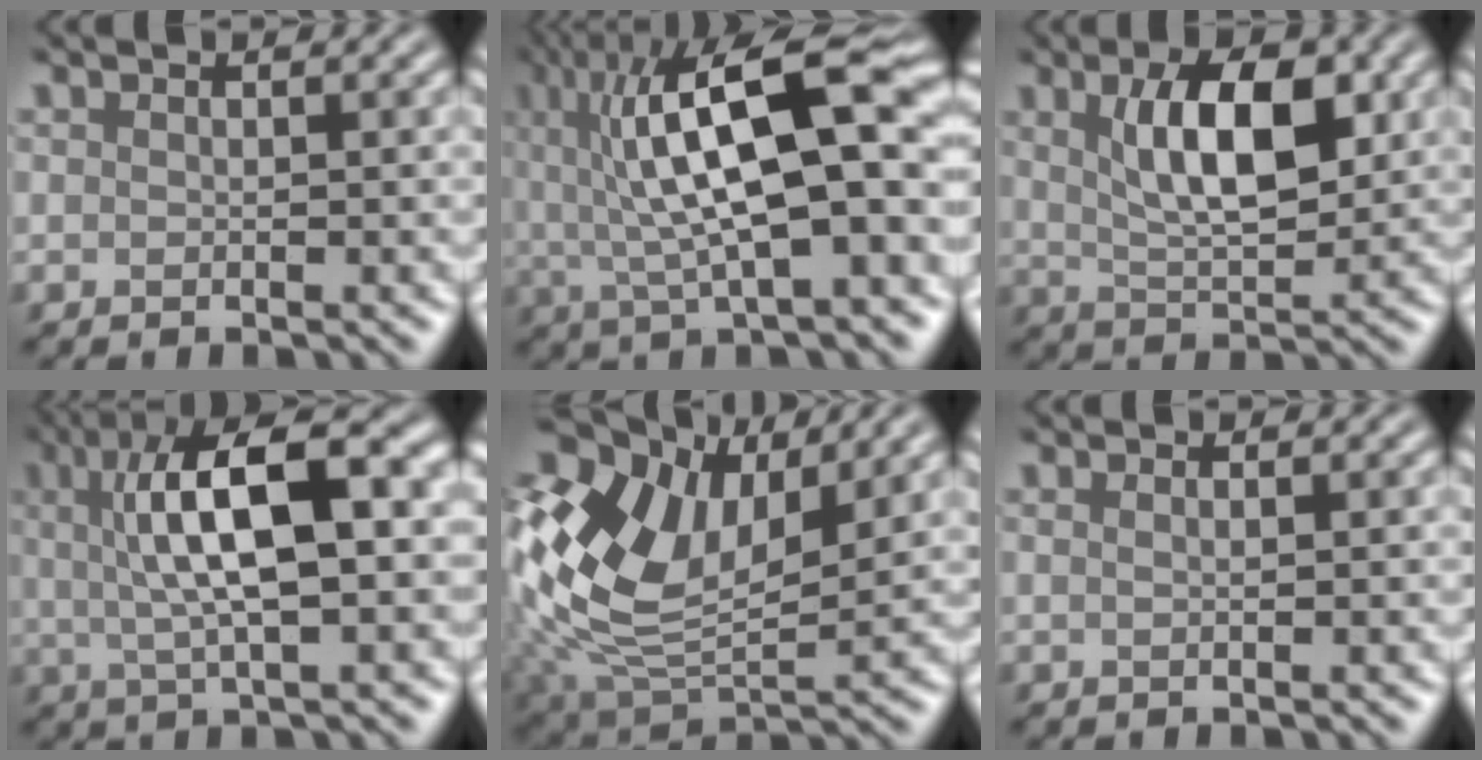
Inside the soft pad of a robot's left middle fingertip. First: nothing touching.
{"total": 11.3, "force": [0.7, 3.2, 10.8], "torque": [-0.197, -0.009, 0.043]}
{"total": 4.6, "force": [0.7, 0.9, 4.5], "torque": [-0.099, -0.022, 0.053]}
{"total": 8.9, "force": [0.9, 1.9, 8.6], "torque": [-0.168, -0.010, 0.051]}
{"total": 8.5, "force": [3.1, 5.1, 6.1], "torque": [-0.184, -0.016, 0.105]}
{"total": 0.0}